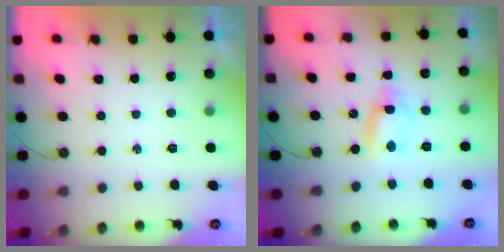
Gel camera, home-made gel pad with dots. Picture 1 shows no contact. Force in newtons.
{"total": 5.9, "press": 4.9, "slide": 3.2}